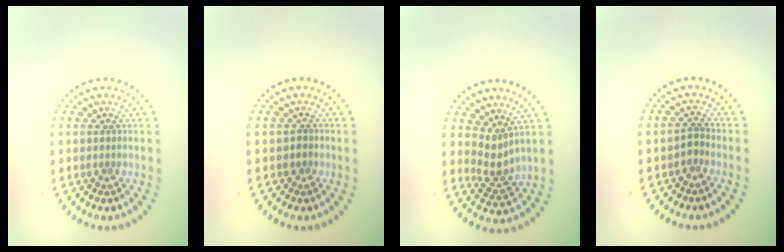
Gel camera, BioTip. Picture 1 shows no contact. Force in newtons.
{"total": 0.6, "press": 0.4, "slide": 0.5}
{"total": 2.3, "press": 1.5, "slide": 1.7}
{"total": 1.0, "press": 0.8, "slide": 0.5}